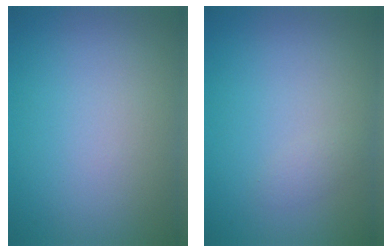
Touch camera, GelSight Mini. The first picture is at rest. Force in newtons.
{"total": 0.8, "press": 0.8, "slide": 0.0}